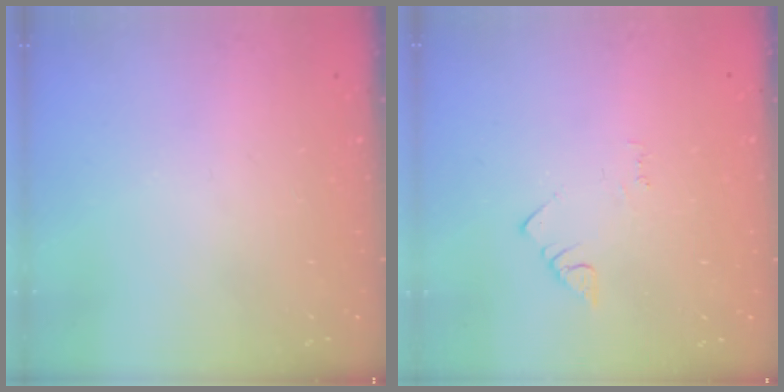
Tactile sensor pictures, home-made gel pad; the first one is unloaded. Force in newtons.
{"total": 1.5, "press": 1.5, "slide": 0.3}